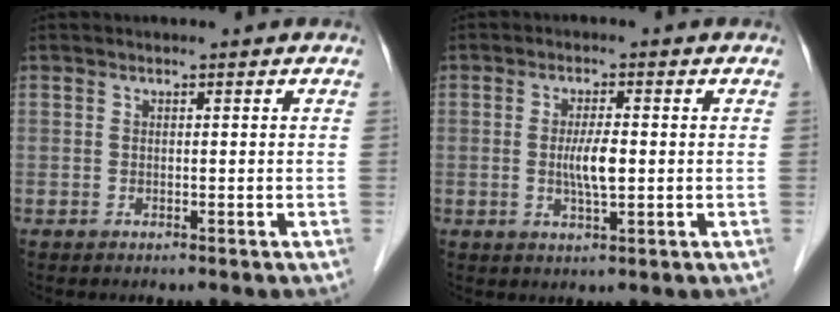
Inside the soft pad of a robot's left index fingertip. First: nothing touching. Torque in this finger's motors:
{"motor_torque": [0.65, 0.51, 0.15, 0.09]}